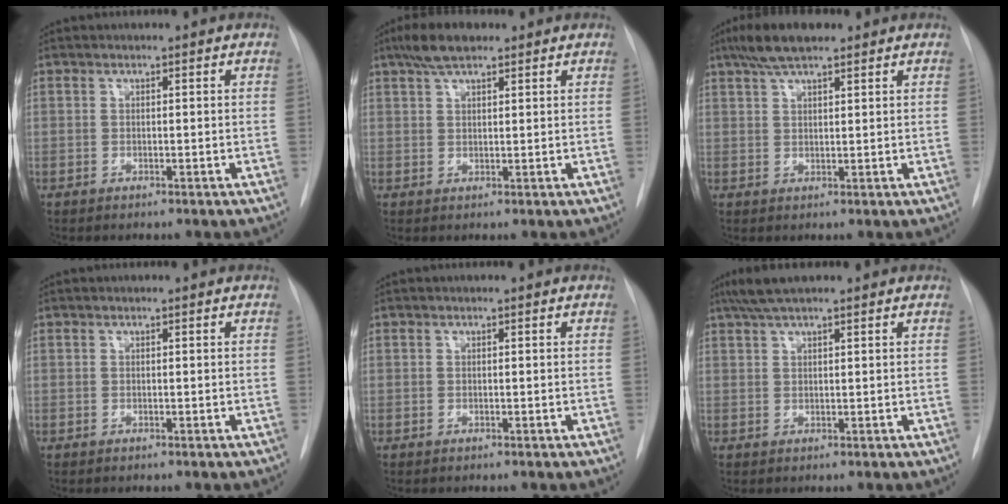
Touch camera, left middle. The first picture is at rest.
{"total": 5.1, "force": [3.6, 1.5, 3.2], "torque": [-0.070, 0.015, 0.064]}
{"total": 6.4, "force": [4.7, 1.4, 4.1], "torque": [-0.086, 0.018, 0.084]}
{"total": 0.0}
{"total": 0.0}
{"total": 5.2, "force": [4.1, 0.6, 3.2], "torque": [-0.063, 0.026, 0.074]}